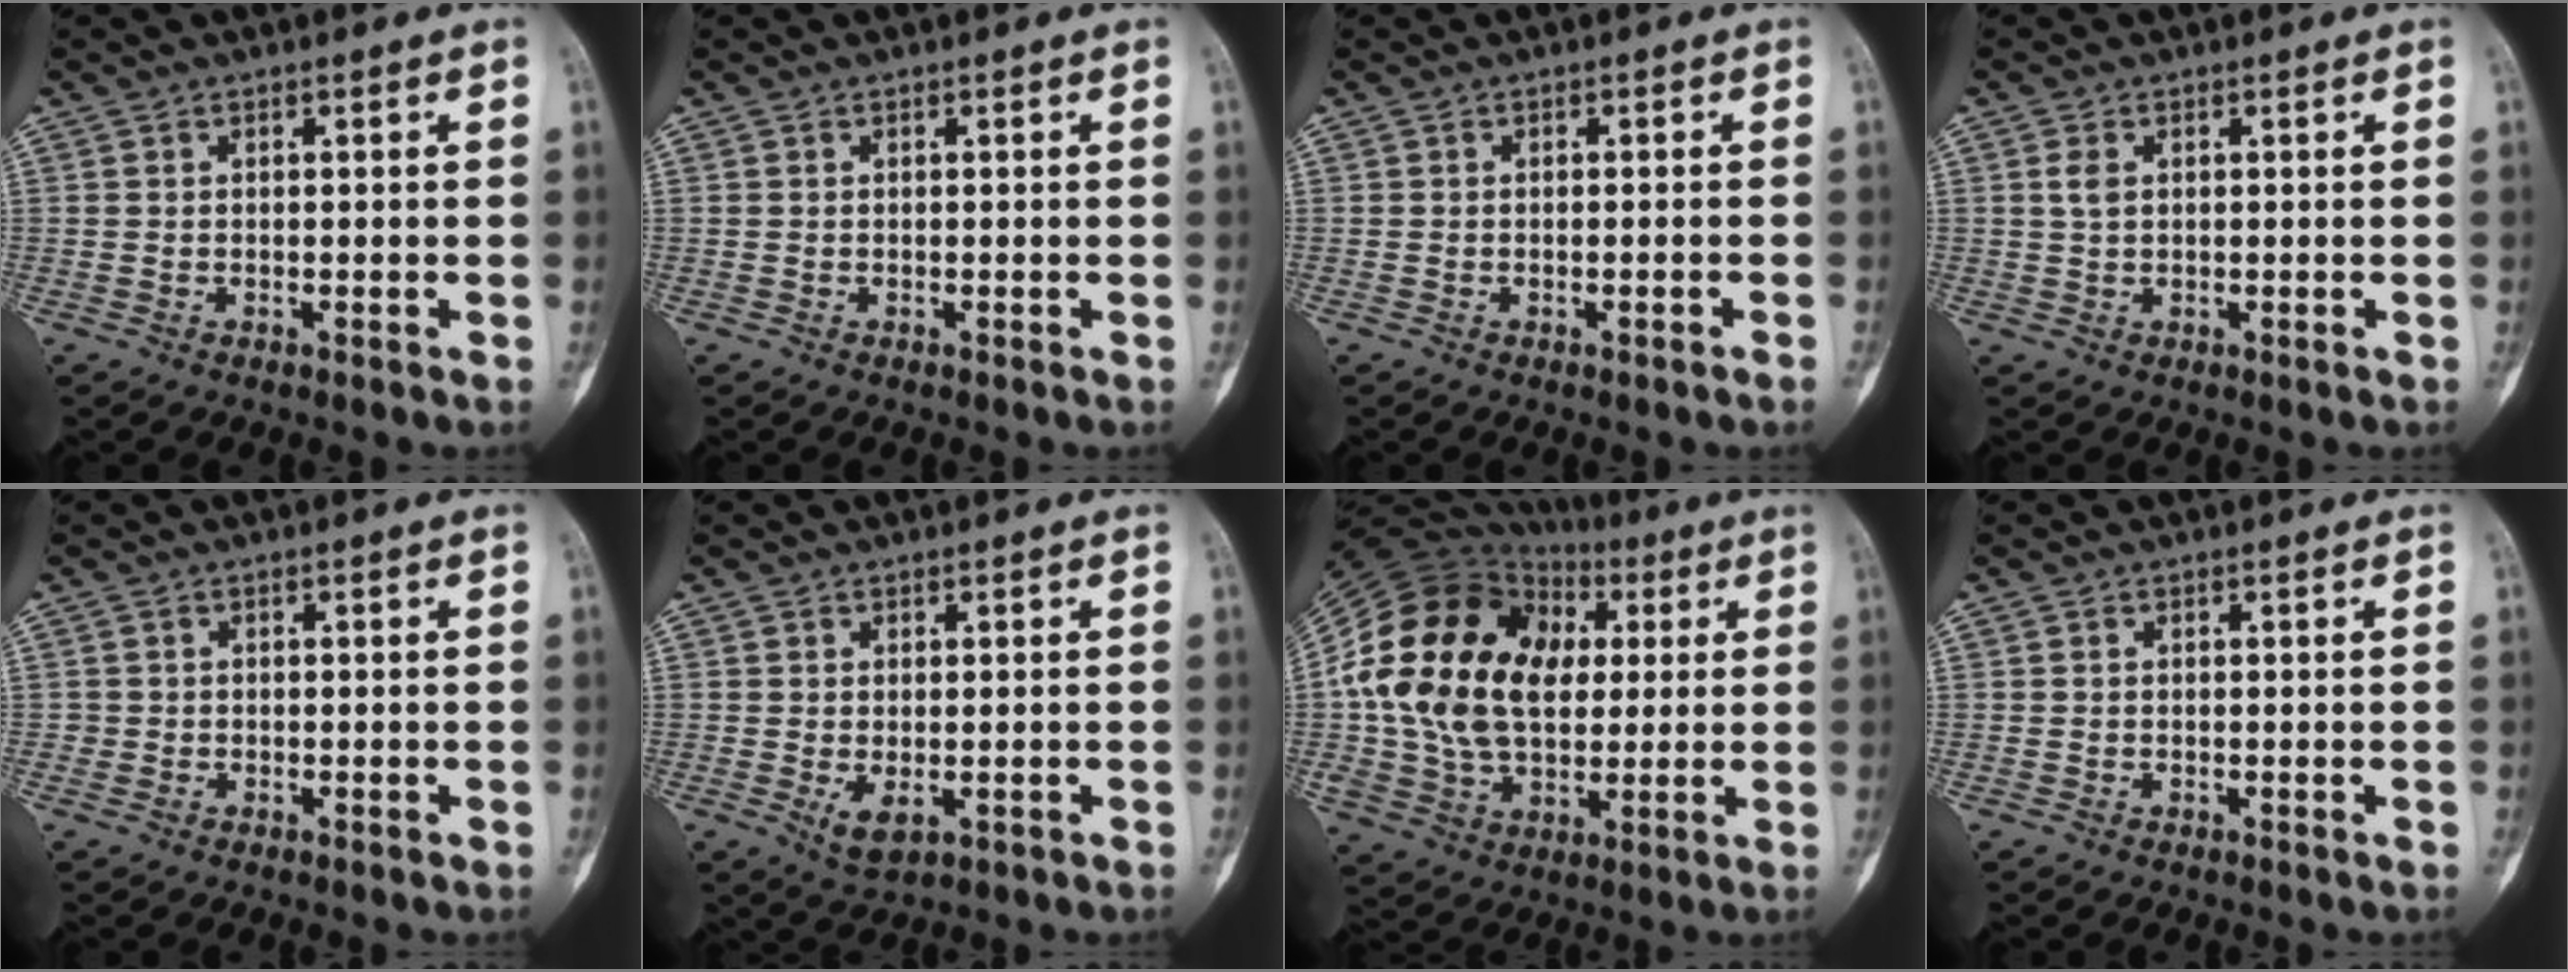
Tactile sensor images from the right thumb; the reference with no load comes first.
{"total": 0.0}
{"total": 0.9, "force": [-0.6, 0.0, 0.7], "torque": [-0.018, 0.007, -0.004]}
{"total": 3.8, "force": [0.5, 2.2, 3.0], "torque": [-0.075, 0.007, 0.007]}
{"total": 0.6, "force": [-0.2, 0.5, 0.0], "torque": [-0.001, 0.002, -0.007]}
{"total": 3.5, "force": [-0.8, 1.9, 2.9], "torque": [-0.046, -0.008, -0.003]}
{"total": 25.3, "force": [3.7, 17.0, 18.4], "torque": [-0.348, 0.014, 0.069]}
{"total": 0.0}